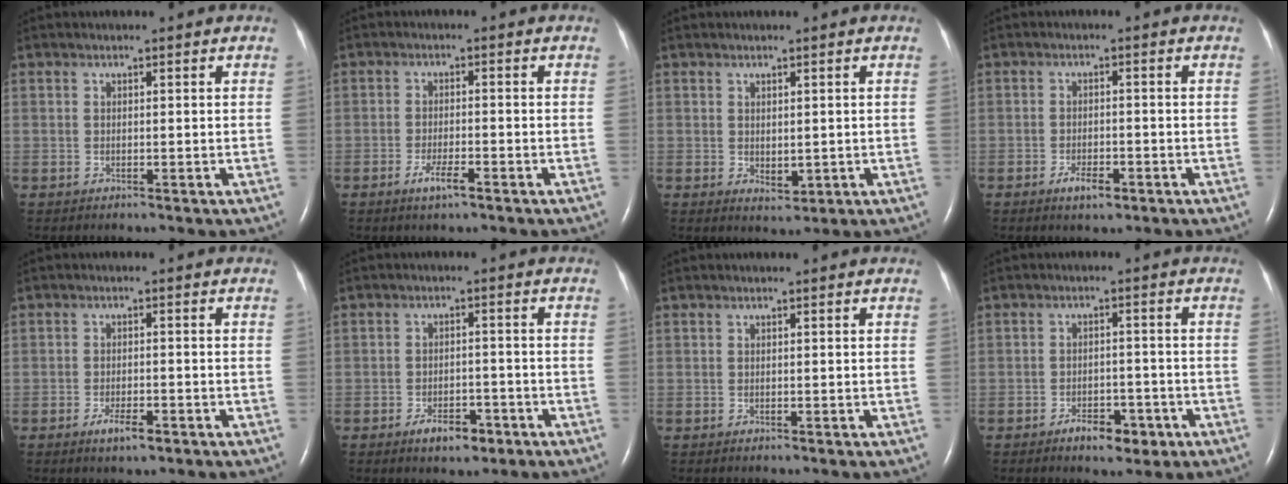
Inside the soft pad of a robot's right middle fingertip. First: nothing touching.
{"total": 3.3, "force": [-2.0, 0.5, 2.5], "torque": [-0.051, -0.003, -0.038]}
{"total": 2.1, "force": [0.0, 1.3, 1.7], "torque": [-0.028, -0.008, 0.010]}
{"total": 3.1, "force": [-1.9, 1.1, 2.2], "torque": [-0.040, 0.001, -0.032]}
{"total": 3.2, "force": [-1.9, 0.8, 2.4], "torque": [-0.045, -0.001, -0.033]}
{"total": 4.7, "force": [-2.9, 2.1, 3.0], "torque": [-0.045, 0.003, -0.043]}
{"total": 0.0}
{"total": 4.7, "force": [-2.9, 2.2, 3.0], "torque": [-0.041, 0.005, -0.039]}